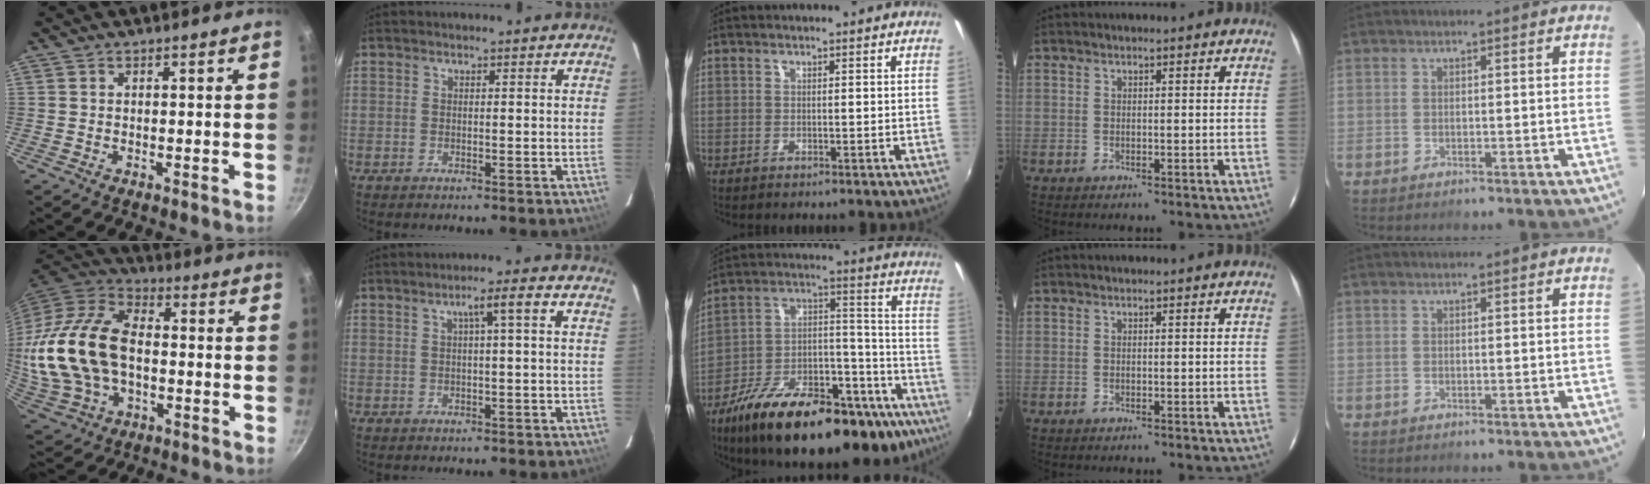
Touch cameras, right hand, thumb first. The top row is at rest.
{"thumb": {"total": 22.8, "force": [-1.1, 14.8, 17.4], "torque": [-0.344, 0.031, -0.017]}, "index": {"total": 3.6, "force": [0.6, -0.1, 3.5], "torque": [-0.061, 0.009, 0.014]}, "middle": {"total": 31.8, "force": [-21.0, 12.1, 20.5], "torque": [-0.302, 0.007, -0.305]}}